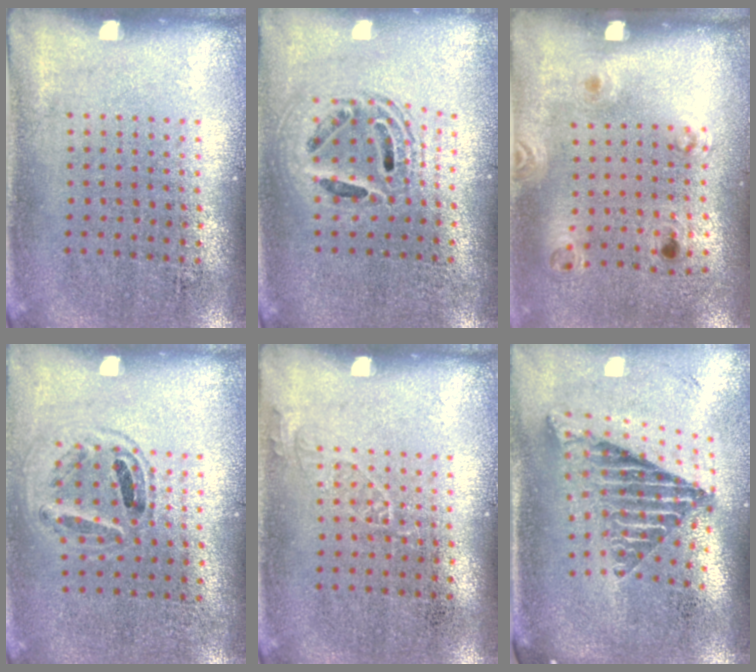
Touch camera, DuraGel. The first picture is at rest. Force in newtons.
{"total": 1.7, "press": 1.4, "slide": 1.0}
{"total": 1.2, "press": 0.7, "slide": 1.0}
{"total": 0.9, "press": 0.8, "slide": 0.3}
{"total": 0.8, "press": 0.8, "slide": 0.1}
{"total": 2.5, "press": 1.7, "slide": 1.9}